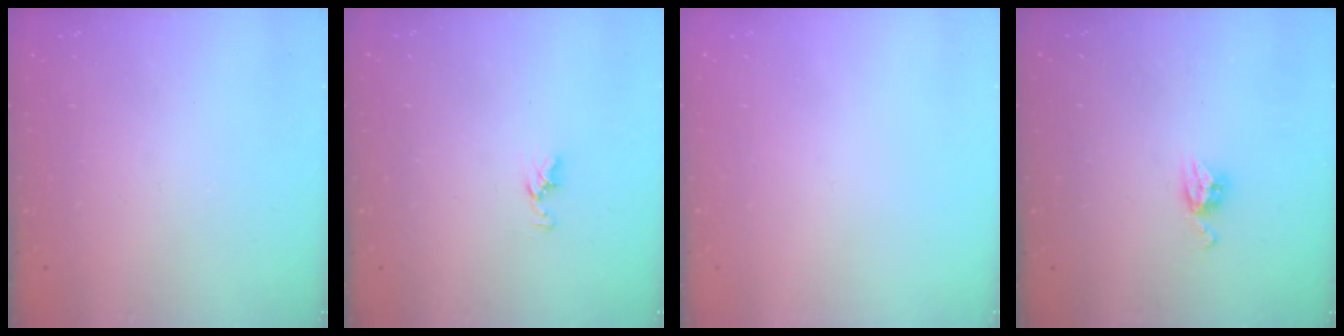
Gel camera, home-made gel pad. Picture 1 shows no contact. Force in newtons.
{"total": 5.1, "press": 5.1, "slide": 0.6}
{"total": 0.0}
{"total": 6.0, "press": 6.0, "slide": 0.4}